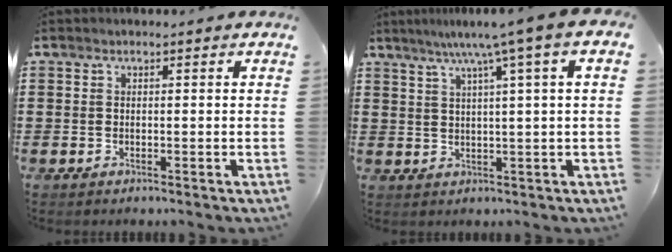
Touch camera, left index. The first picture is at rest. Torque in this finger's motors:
{"motor_torque": [2.14, 0.00, 1.05, 0.21]}